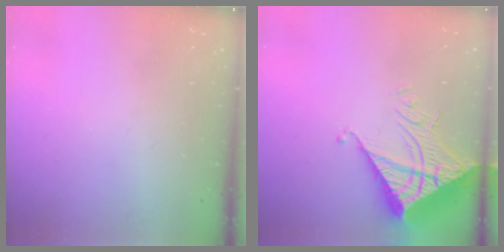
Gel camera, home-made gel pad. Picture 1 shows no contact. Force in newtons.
{"total": 11.5, "press": 11.5, "slide": 1.2}